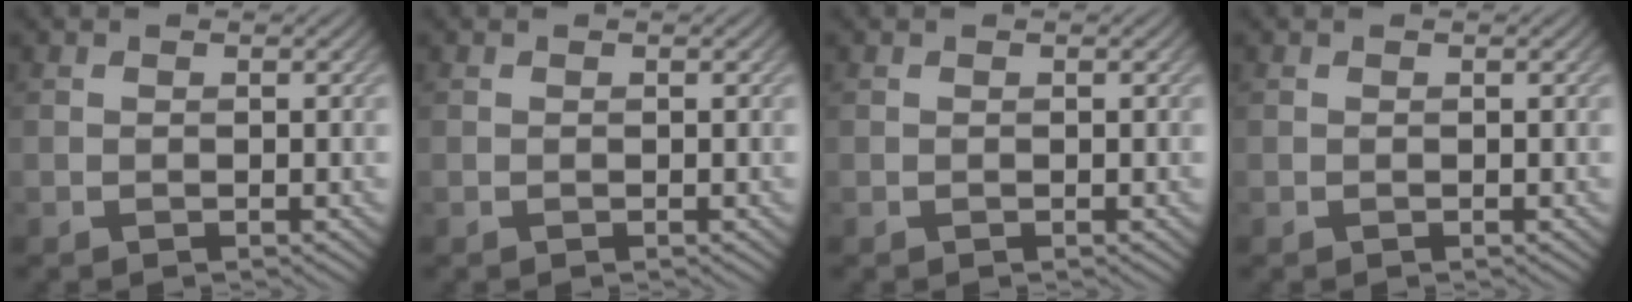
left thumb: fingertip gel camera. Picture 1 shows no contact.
{"total": 0.0}
{"total": 0.0}
{"total": 0.0}